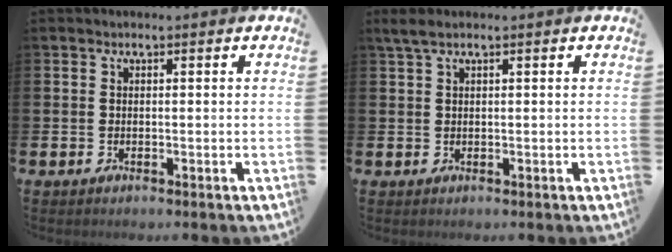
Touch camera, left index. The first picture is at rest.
{"total": 1.7, "force": [1.1, 0.2, 1.2], "torque": [-0.030, 0.005, 0.020]}